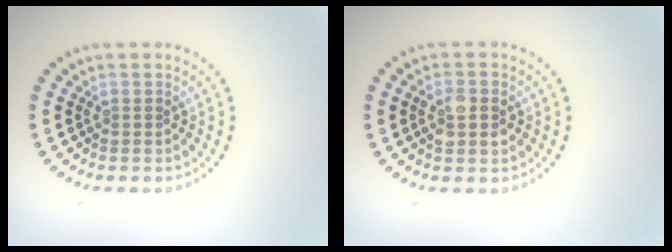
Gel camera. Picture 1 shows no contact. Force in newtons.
{"total": 2.2, "press": 2.2, "slide": 0.2}